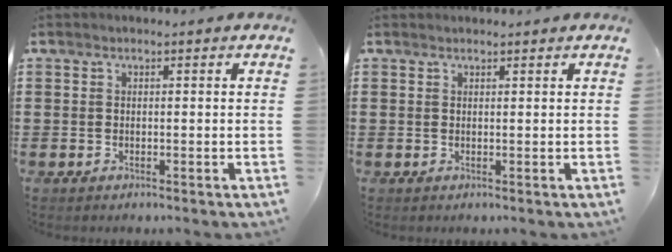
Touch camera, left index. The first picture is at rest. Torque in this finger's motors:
{"motor_torque": [0.07, -0.03, 0.07, -0.01]}